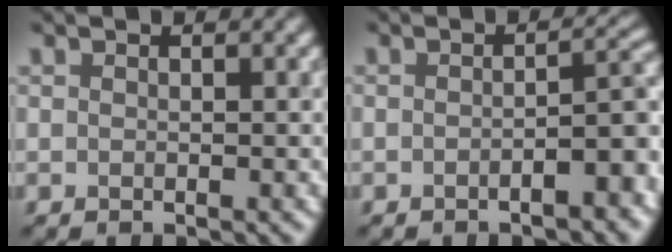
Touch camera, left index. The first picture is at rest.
{"total": 4.5, "force": [-2.4, 1.4, 3.5], "torque": [-0.040, 0.009, -0.032]}